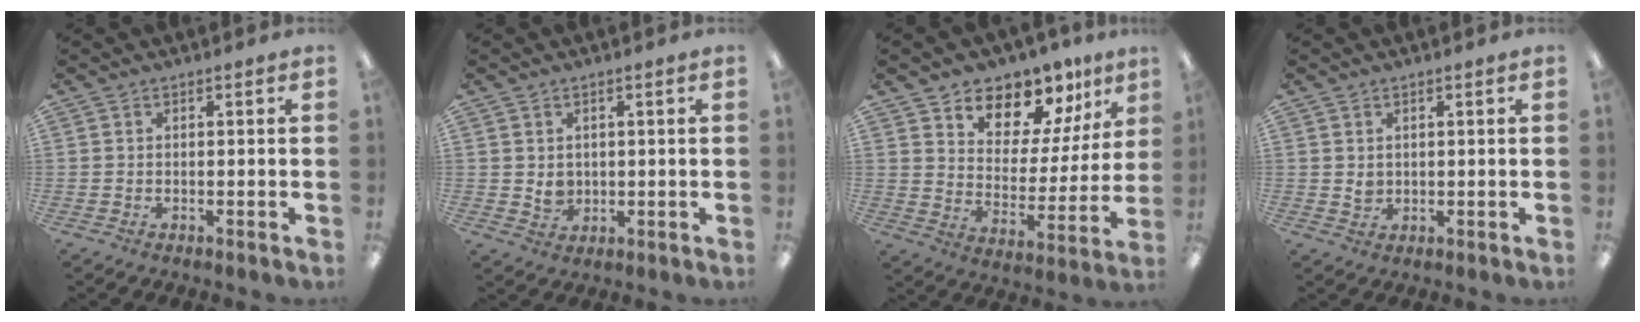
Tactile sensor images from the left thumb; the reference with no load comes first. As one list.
[{"total": 2.8, "force": [0.8, 2.5, 1.0], "torque": [-0.006, -0.003, 0.013]}, {"total": 11.1, "force": [9.4, 5.6, 2.2], "torque": [-0.030, -0.092, 0.174]}, {"total": 1.7, "force": [0.7, 1.4, 0.7], "torque": [-0.008, -0.001, 0.011]}]